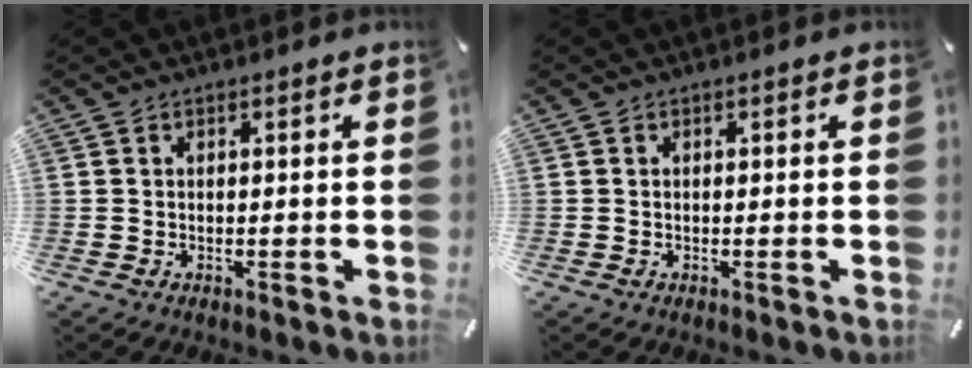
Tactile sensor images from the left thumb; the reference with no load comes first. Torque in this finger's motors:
{"motor_torque": [-0.18, -0.09, -0.05, -0.03, -0.01]}